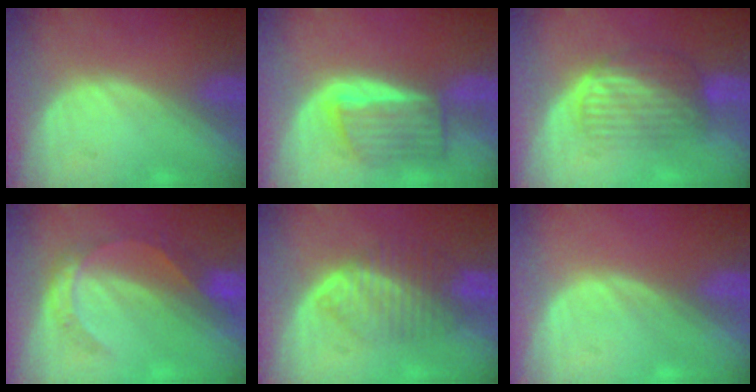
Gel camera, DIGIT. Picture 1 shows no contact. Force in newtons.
{"total": 6.0, "press": 6.0, "slide": 0.7}
{"total": 6.3, "press": 6.2, "slide": 1.5}
{"total": 4.7, "press": 4.7, "slide": 0.4}
{"total": 6.5, "press": 6.2, "slide": 1.8}
{"total": 0.0}